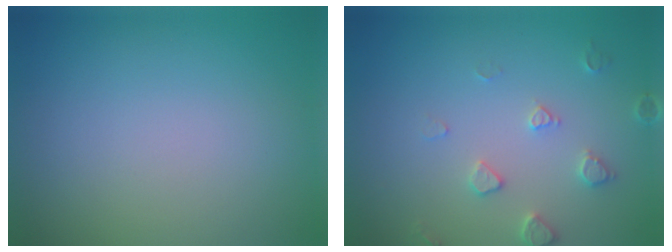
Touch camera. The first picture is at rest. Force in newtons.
{"total": 2.2, "press": 2.2, "slide": 0.4}